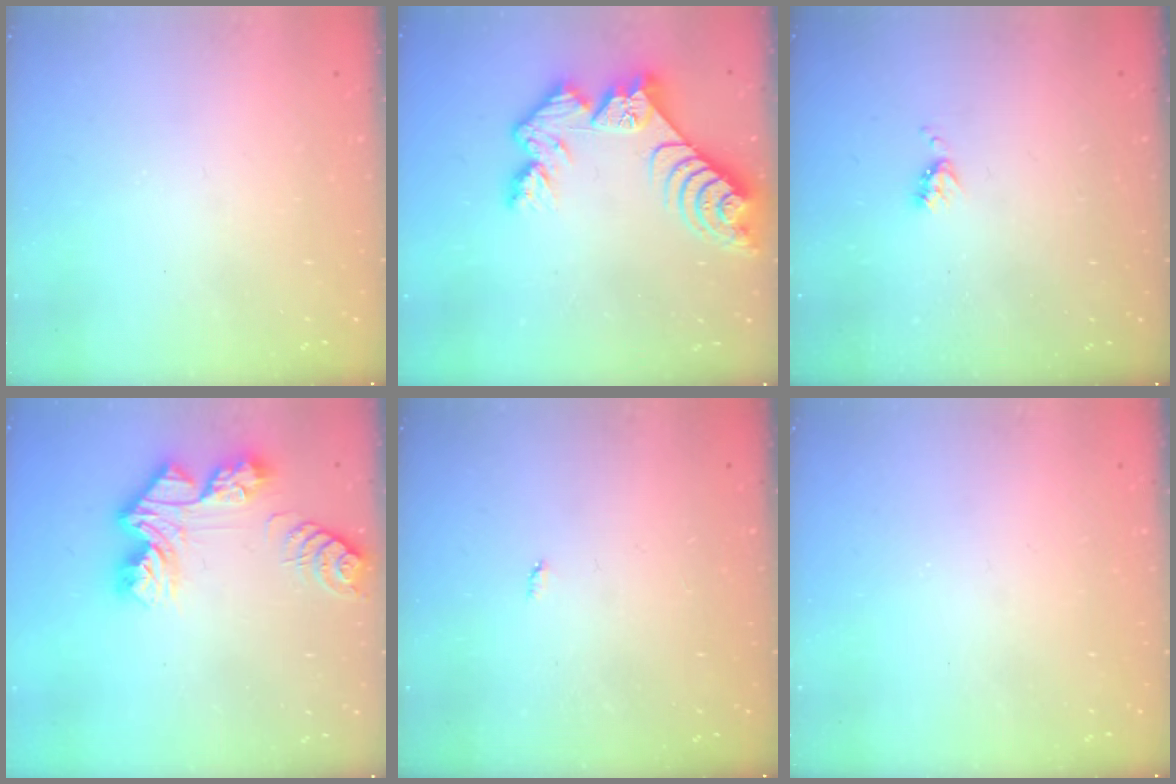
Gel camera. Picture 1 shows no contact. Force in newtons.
{"total": 11.8, "press": 11.8, "slide": 1.1}
{"total": 4.0, "press": 3.9, "slide": 0.6}
{"total": 12.0, "press": 12.0, "slide": 1.1}
{"total": 2.1, "press": 2.1, "slide": 0.4}
{"total": 0.0}